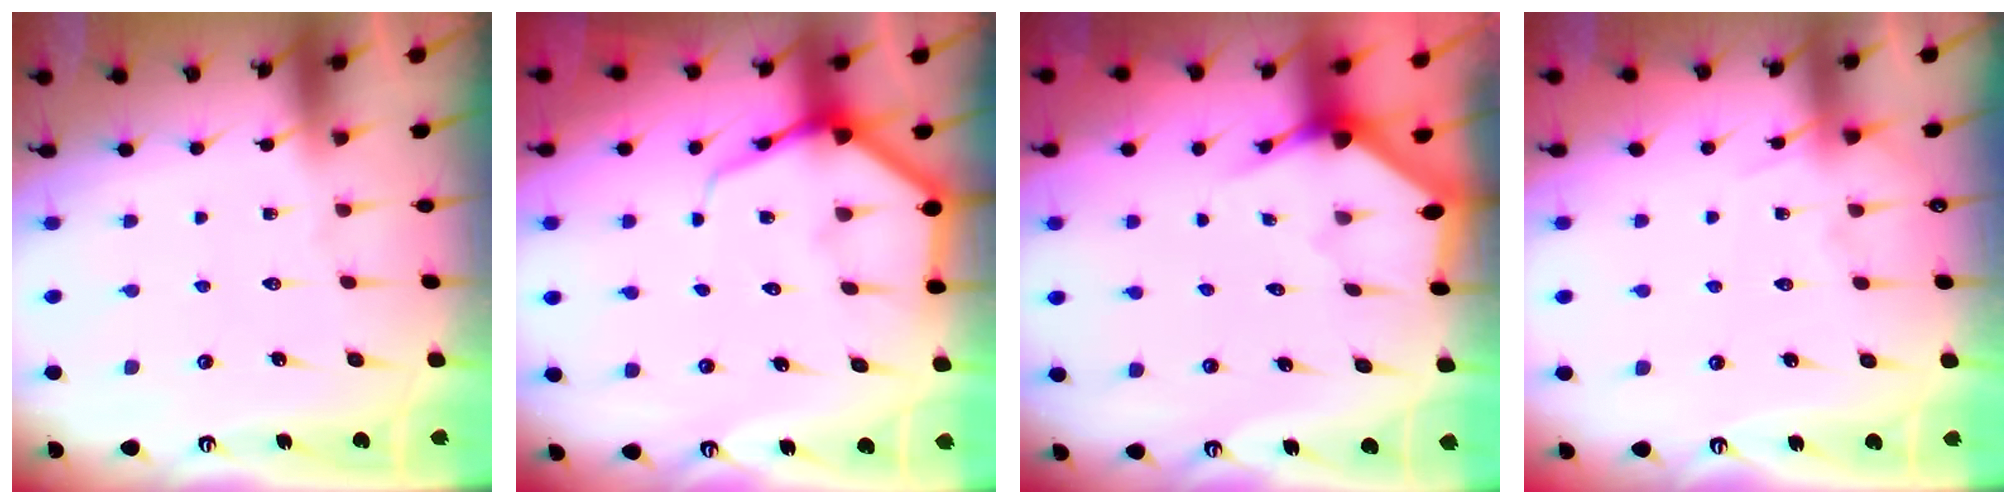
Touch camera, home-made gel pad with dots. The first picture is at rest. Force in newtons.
{"total": 6.6, "press": 6.5, "slide": 0.6}
{"total": 3.1, "press": 3.1, "slide": 0.2}
{"total": 6.0, "press": 5.9, "slide": 0.8}